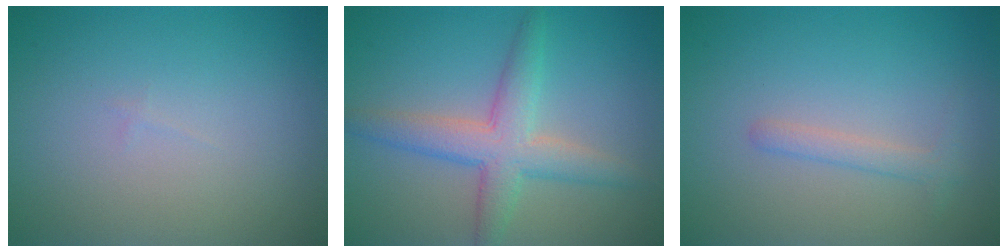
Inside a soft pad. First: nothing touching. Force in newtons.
{"total": 4.5, "press": 4.5, "slide": 0.1}
{"total": 1.4, "press": 1.4, "slide": 0.0}